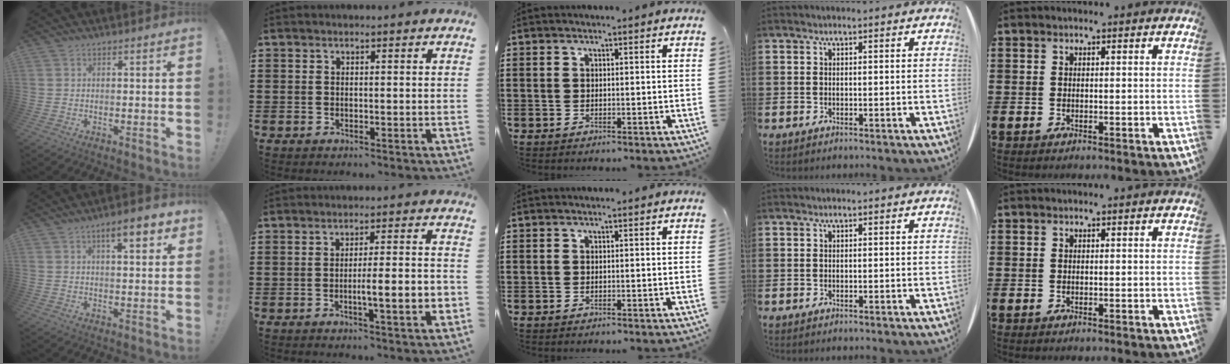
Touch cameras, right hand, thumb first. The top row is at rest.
{"thumb": {"total": 7.9, "force": [4.0, 2.1, 6.5], "torque": [-0.081, -0.016, 0.059]}, "index": {"total": 6.3, "force": [-1.7, 0.4, 6.0], "torque": [-0.090, -0.009, -0.031]}}